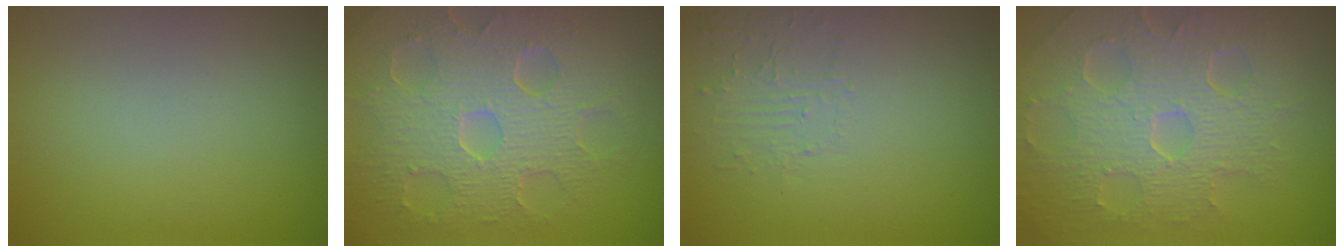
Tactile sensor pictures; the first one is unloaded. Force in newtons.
{"total": 8.5, "press": 6.0, "slide": 6.0}
{"total": 1.5, "press": 0.1, "slide": 1.5}
{"total": 8.6, "press": 5.9, "slide": 6.2}